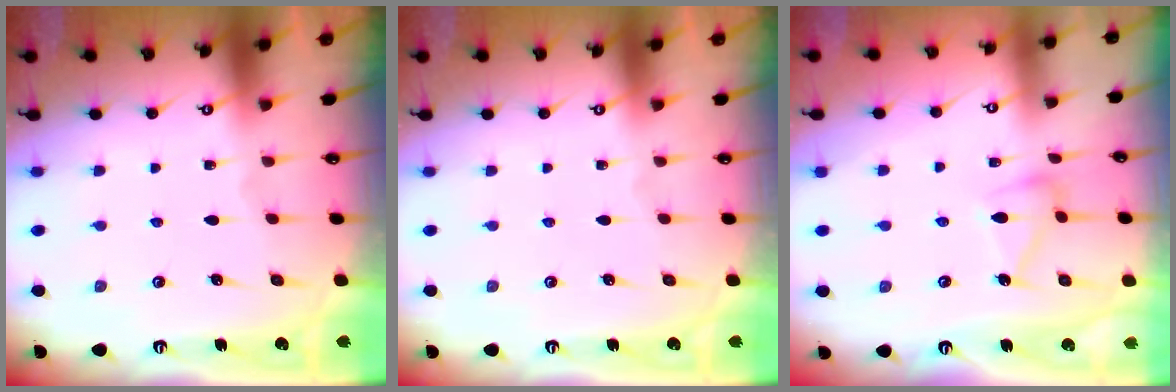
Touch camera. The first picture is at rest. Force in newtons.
{"total": 0.0}
{"total": 9.3, "press": 9.2, "slide": 0.5}